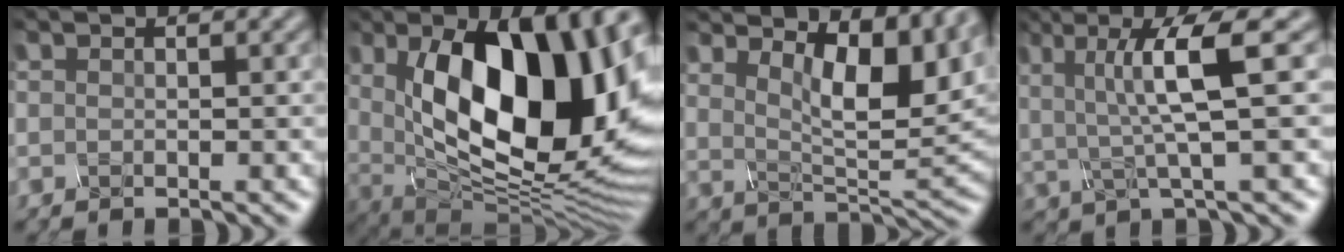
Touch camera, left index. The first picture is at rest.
{"total": 15.5, "force": [2.4, 7.9, 13.1], "torque": [-0.189, -0.010, 0.037]}
{"total": 8.3, "force": [3.8, 3.1, 6.7], "torque": [-0.107, -0.001, 0.063]}
{"total": 5.8, "force": [0.9, 0.7, 5.7], "torque": [-0.108, 0.003, 0.019]}